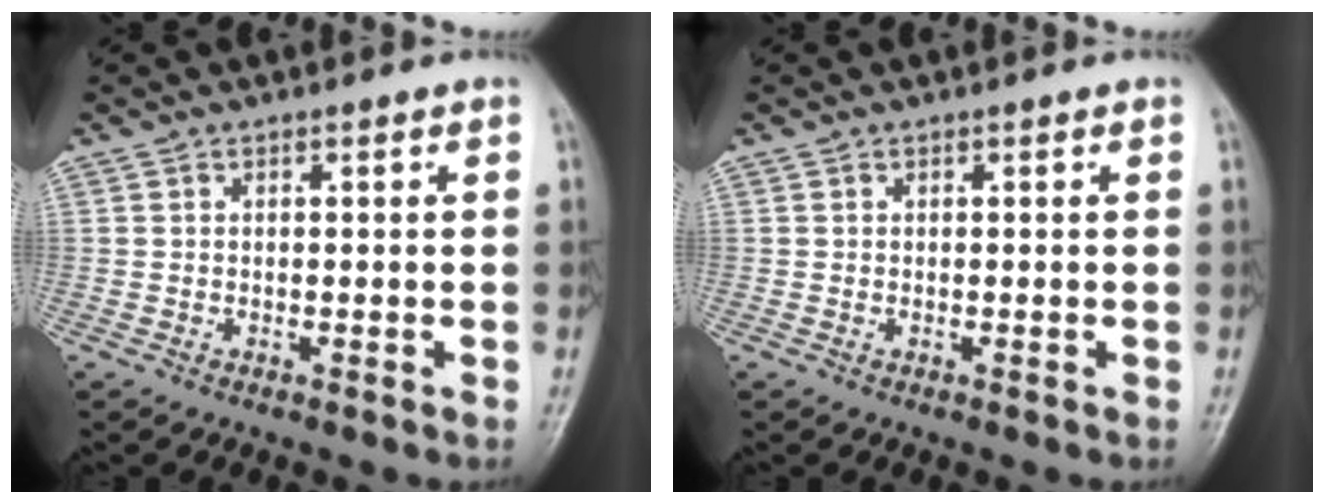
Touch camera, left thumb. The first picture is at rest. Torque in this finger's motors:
{"motor_torque": [0.00, 0.02, -0.18, -0.15, 0.00]}